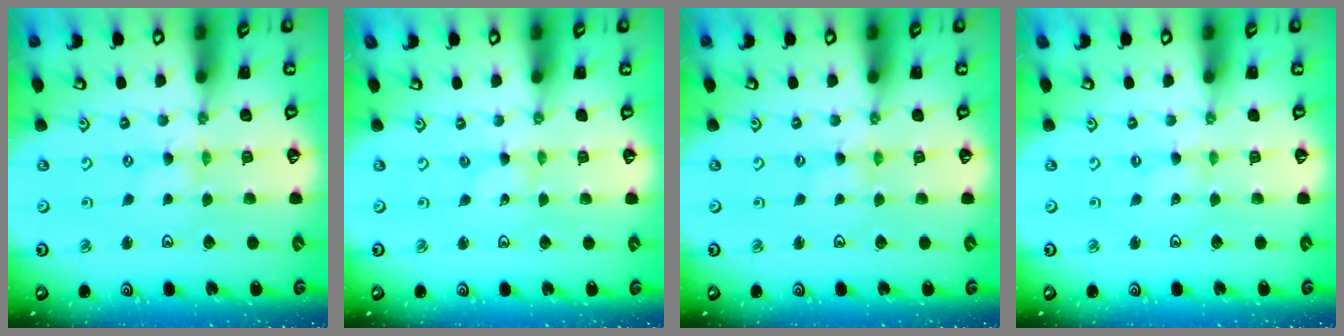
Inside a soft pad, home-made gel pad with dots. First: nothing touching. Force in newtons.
{"total": 0.0}
{"total": 2.4, "press": 2.3, "slide": 0.4}
{"total": 0.0}